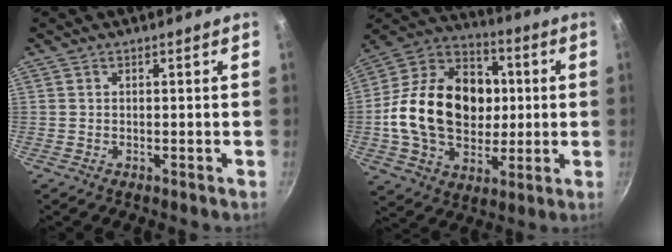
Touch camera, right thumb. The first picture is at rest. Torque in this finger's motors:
{"motor_torque": [1.17, 2.40, 1.23, -0.65, 0.56]}